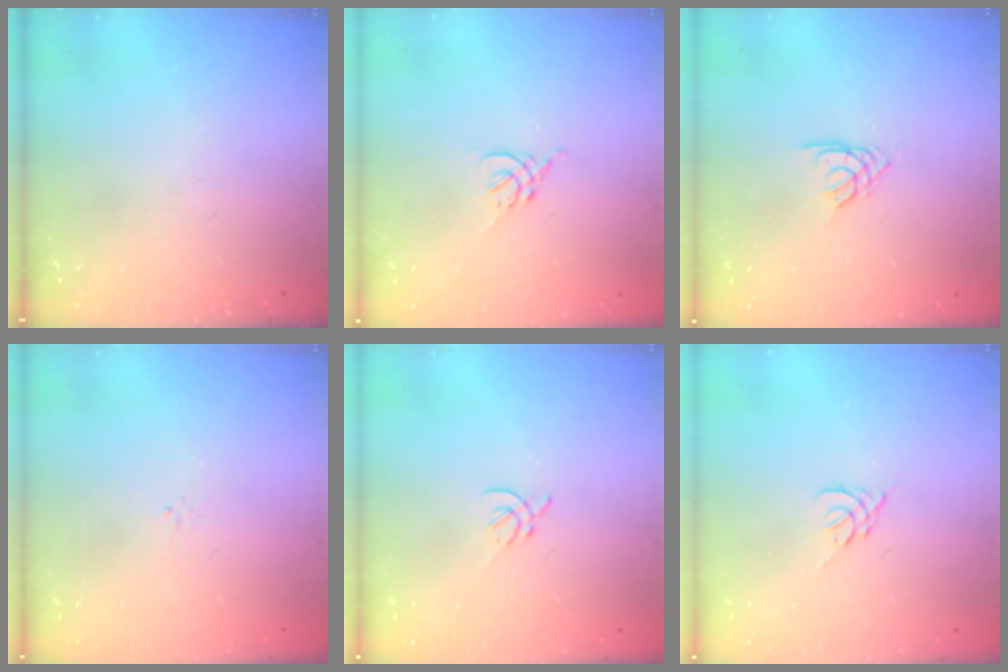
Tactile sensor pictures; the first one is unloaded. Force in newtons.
{"total": 1.6, "press": 1.5, "slide": 0.6}
{"total": 2.5, "press": 2.4, "slide": 0.5}
{"total": 0.0}
{"total": 2.2, "press": 2.1, "slide": 0.6}
{"total": 1.3, "press": 1.2, "slide": 0.6}